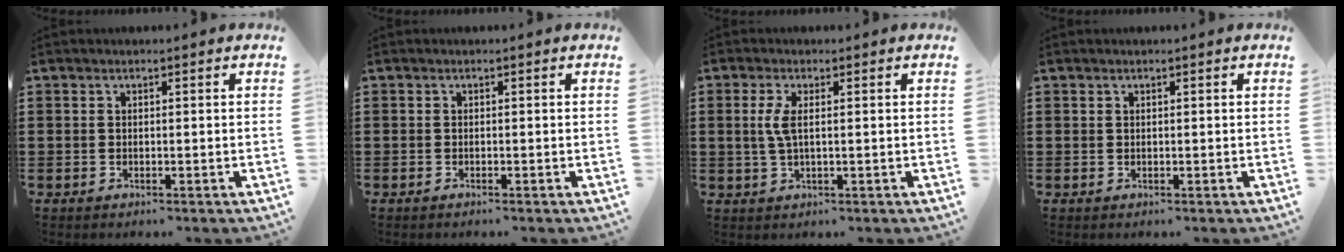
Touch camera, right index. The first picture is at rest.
{"total": 0.0}
{"total": 3.1, "force": [0.4, 0.8, 2.9], "torque": [-0.074, -0.003, 0.002]}
{"total": 0.0}